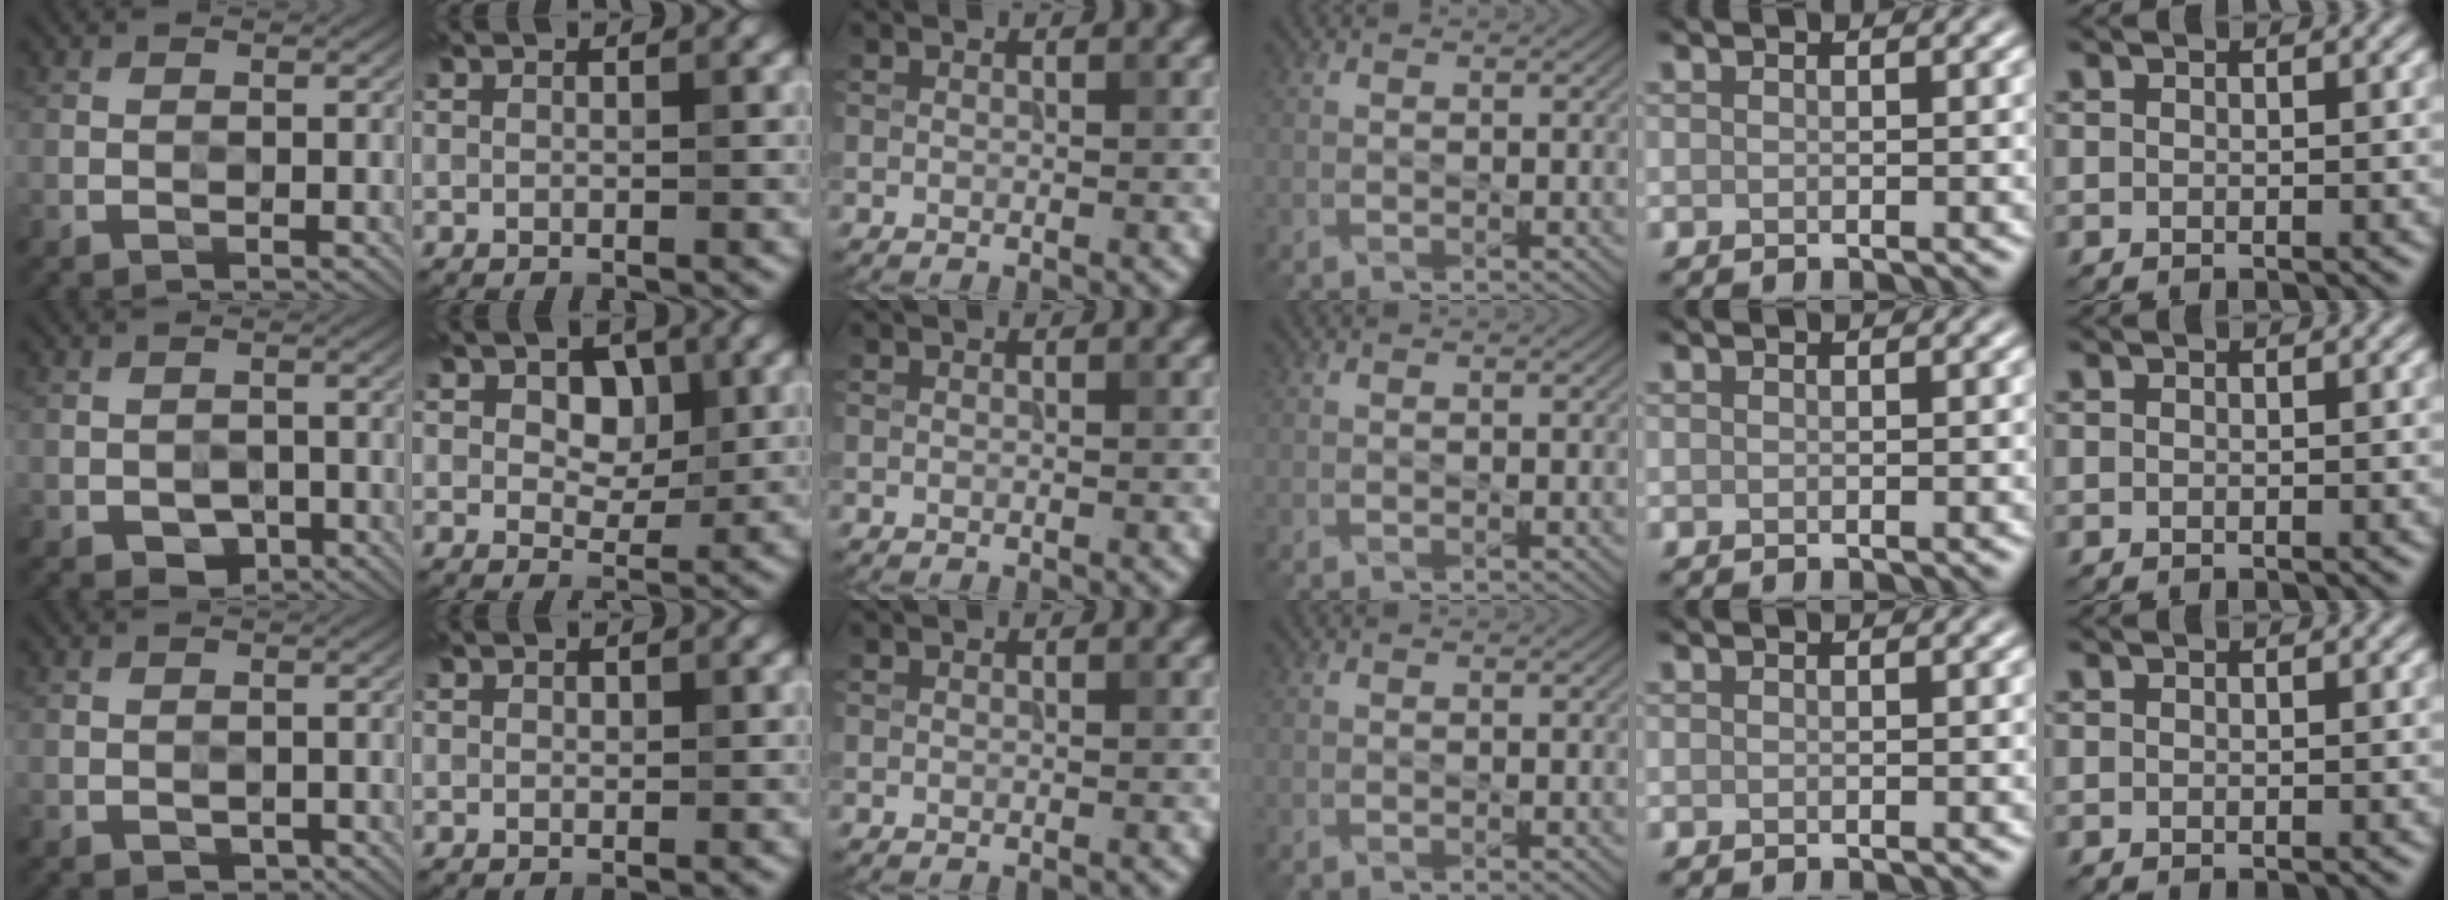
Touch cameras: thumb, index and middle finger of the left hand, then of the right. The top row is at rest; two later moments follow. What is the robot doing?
{"motion": "press", "object": "stopwatch"}